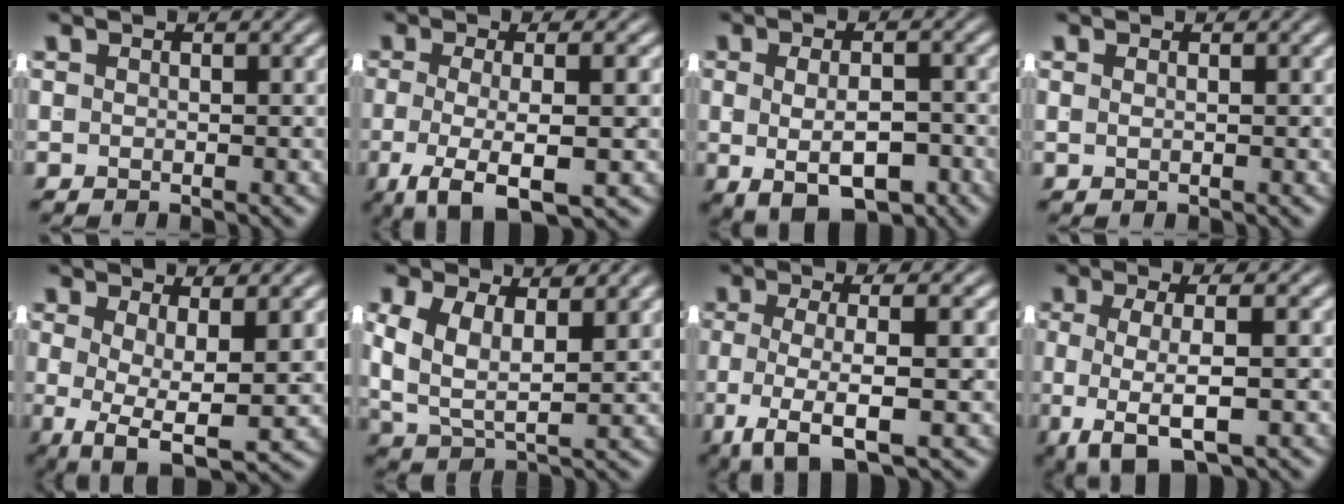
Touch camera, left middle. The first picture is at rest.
{"total": 6.3, "force": [-3.5, 1.4, 5.1], "torque": [-0.105, -0.034, -0.035]}
{"total": 6.4, "force": [-3.0, 2.9, 4.9], "torque": [-0.081, -0.022, -0.029]}
{"total": 0.8, "force": [0.2, -0.7, 0.2], "torque": [0.001, -0.004, 0.008]}
{"total": 6.4, "force": [-2.5, 2.6, 5.3], "torque": [-0.107, -0.051, -0.014]}
{"total": 6.1, "force": [1.1, 4.4, 4.1], "torque": [-0.102, -0.021, 0.027]}
{"total": 6.2, "force": [-2.7, 1.7, 5.3], "torque": [-0.112, -0.029, -0.023]}
{"total": 5.9, "force": [-2.3, 1.7, 5.1], "torque": [-0.104, -0.030, -0.015]}